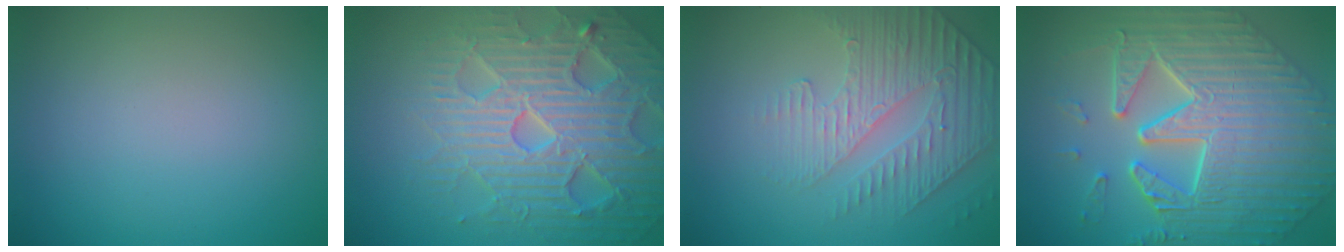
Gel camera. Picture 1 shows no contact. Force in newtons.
{"total": 7.4, "press": 7.3, "slide": 1.5}
{"total": 4.5, "press": 3.5, "slide": 2.9}
{"total": 10.3, "press": 7.3, "slide": 7.3}